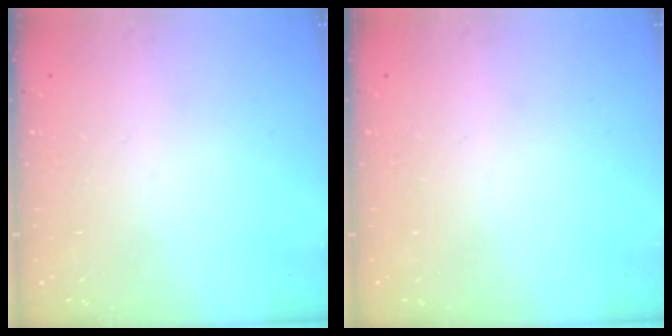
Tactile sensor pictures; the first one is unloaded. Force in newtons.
{"total": 0.0}